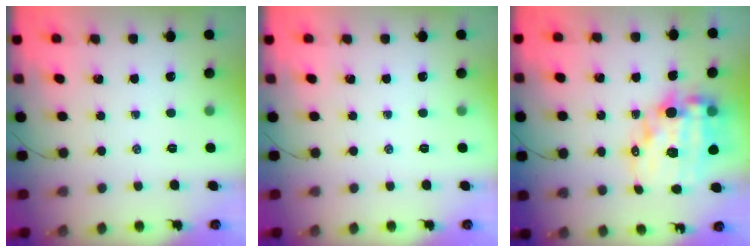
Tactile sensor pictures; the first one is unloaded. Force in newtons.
{"total": 0.0}
{"total": 16.3, "press": 16.0, "slide": 3.5}